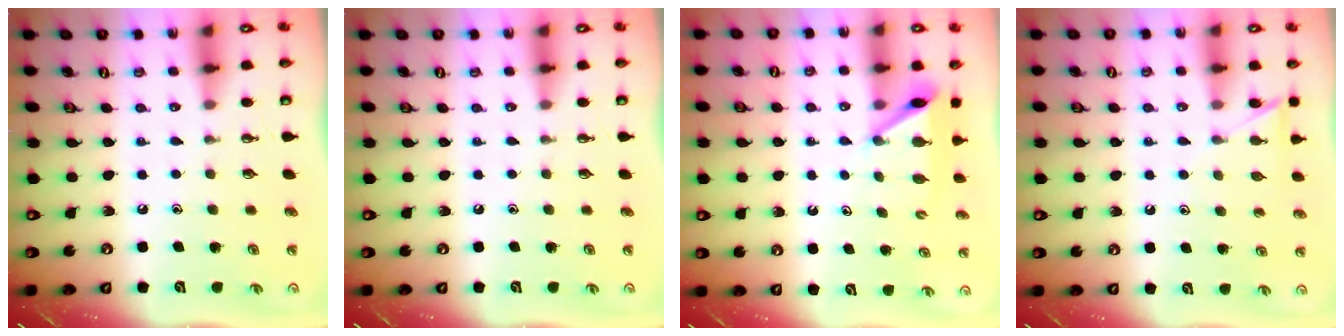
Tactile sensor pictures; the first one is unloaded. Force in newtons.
{"total": 0.0}
{"total": 6.7, "press": 6.7, "slide": 0.4}
{"total": 6.8, "press": 6.8, "slide": 0.5}